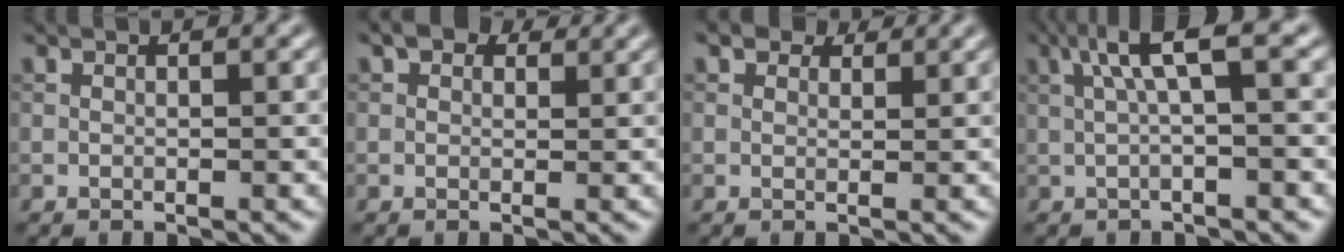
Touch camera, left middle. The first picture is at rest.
{"total": 2.6, "force": [1.8, 1.4, 1.2], "torque": [-0.021, -0.001, 0.016]}
{"total": 2.7, "force": [2.0, 1.4, 1.0], "torque": [-0.017, -0.007, 0.028]}
{"total": 4.4, "force": [1.1, 0.7, 4.2], "torque": [-0.075, 0.018, 0.018]}